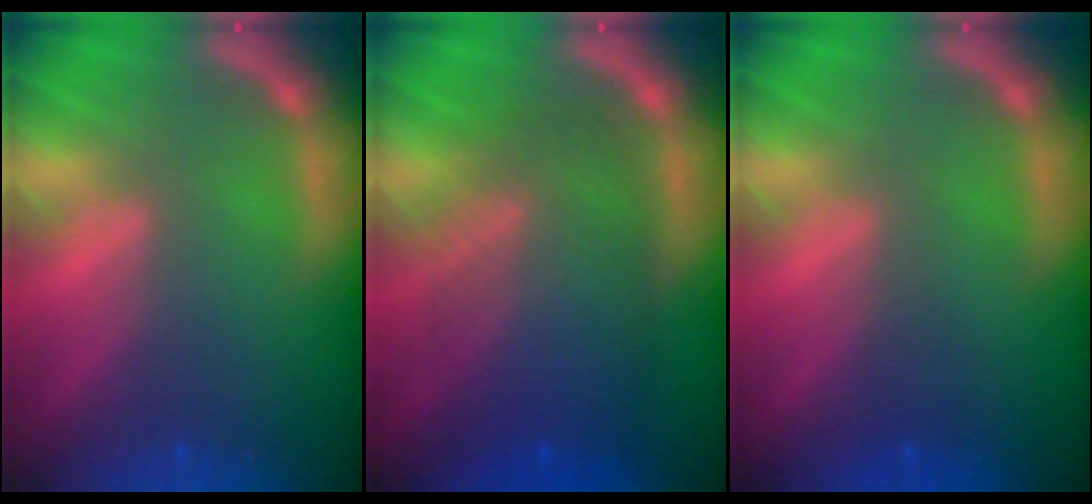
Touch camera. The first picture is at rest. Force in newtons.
{"total": 9.0}
{"total": 1.0}